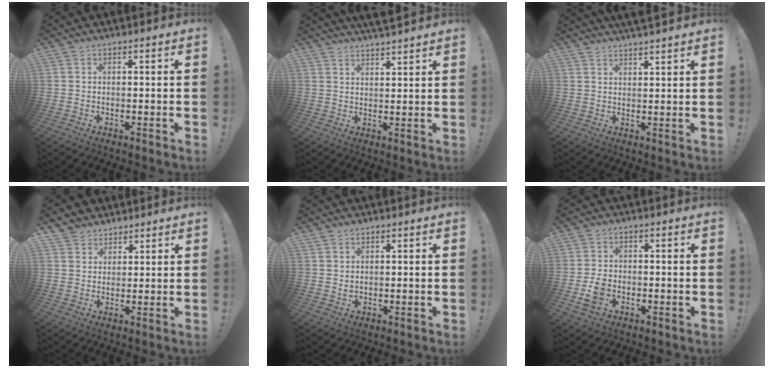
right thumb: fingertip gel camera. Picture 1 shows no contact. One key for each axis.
{"total": 4.4, "fx": 4.1, "fy": 0.5, "fz": 1.3, "tx": -0.020, "ty": -0.025, "tz": 0.075}
{"total": 3.5, "fx": 3.4, "fy": 0.2, "fz": 0.9, "tx": -0.011, "ty": -0.022, "tz": 0.061}
{"total": 4.6, "fx": 3.5, "fy": 3.0, "fz": -0.2, "tx": 0.007, "ty": -0.028, "tz": 0.068}
{"total": 1.5, "fx": 0.9, "fy": 1.1, "fz": 0.5, "tx": -0.002, "ty": -0.003, "tz": 0.015}
{"total": 6.8, "fx": -2.1, "fy": 4.8, "fz": 4.4, "tx": -0.071, "ty": -0.004, "tz": -0.038}